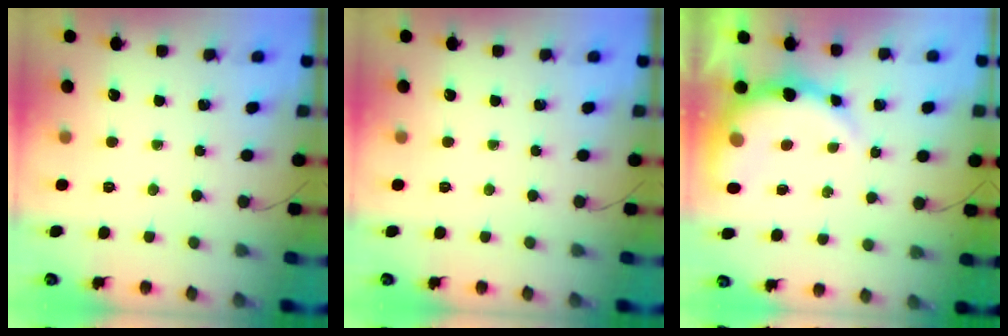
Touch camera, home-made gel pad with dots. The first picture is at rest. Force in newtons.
{"total": 0.0}
{"total": 9.8, "press": 9.6, "slide": 2.1}